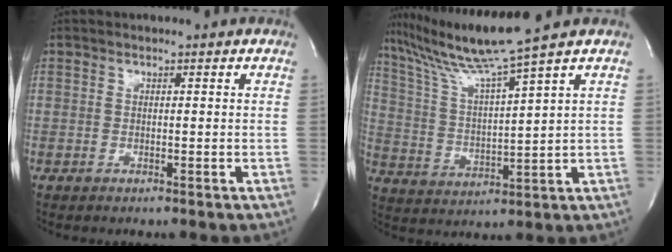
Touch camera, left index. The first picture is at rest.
{"total": 10.9, "force": [8.6, -2.9, 6.1], "torque": [-0.120, -0.005, 0.165]}